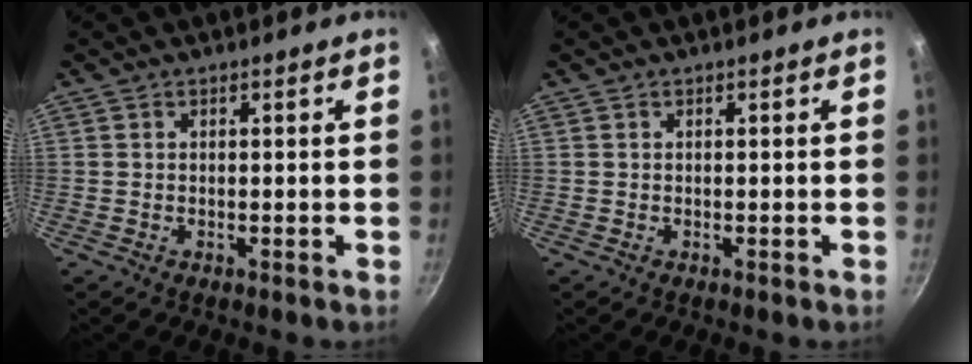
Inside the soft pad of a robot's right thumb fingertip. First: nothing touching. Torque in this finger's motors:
{"motor_torque": [-0.08, 0.08, 0.00, 0.00, 0.00]}